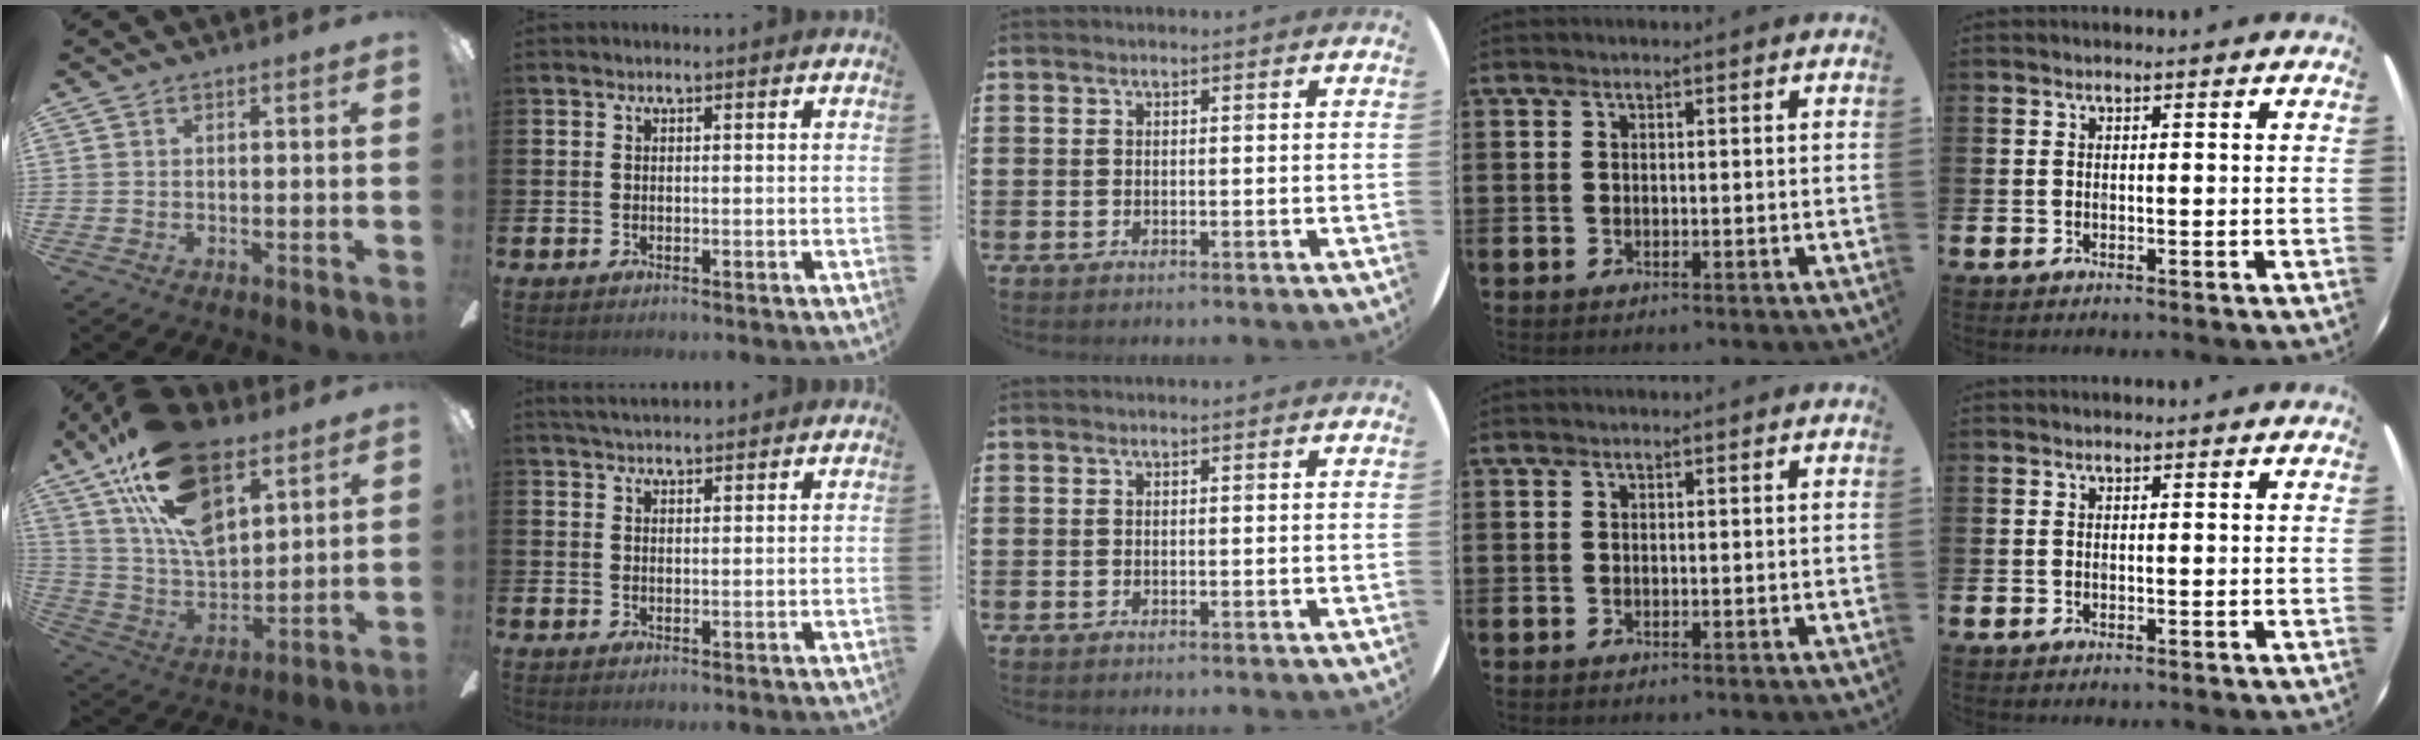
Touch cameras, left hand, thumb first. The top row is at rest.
{"thumb": {"total": 22.6, "force": [12.6, 11.6, 14.7], "torque": [-0.282, -0.048, 0.227]}, "index": {"total": 3.1, "force": [3.0, 0.5, 0.5], "torque": [-0.015, -0.007, 0.055]}}